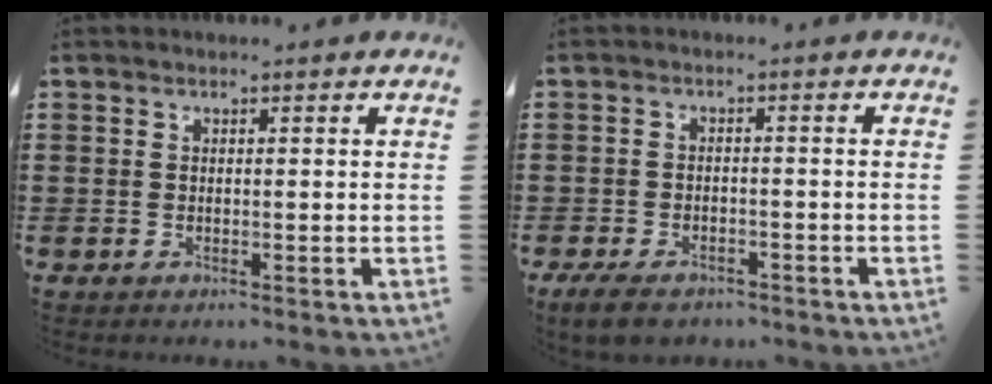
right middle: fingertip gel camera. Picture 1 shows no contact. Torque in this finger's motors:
{"motor_torque": [0.51, -0.47, 0.11, 0.03]}